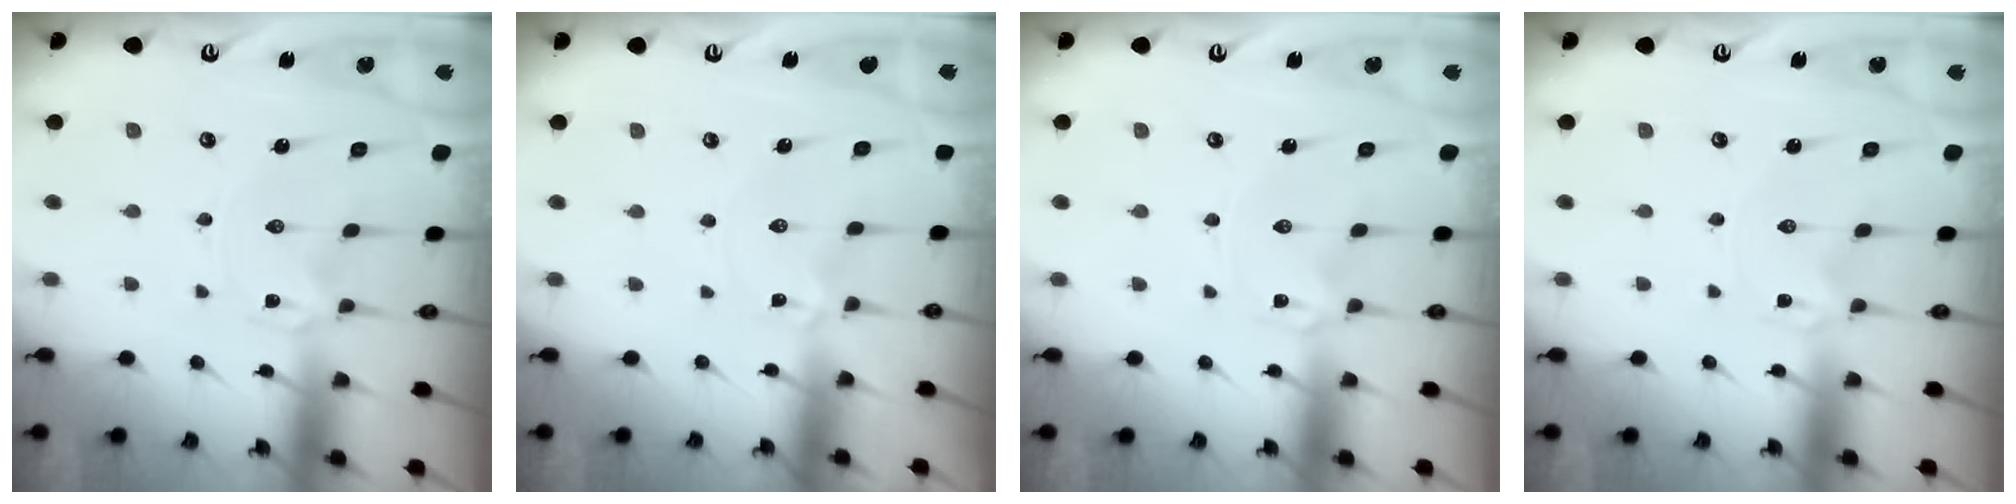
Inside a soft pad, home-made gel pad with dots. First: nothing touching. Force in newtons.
{"total": 1.5, "press": 1.5, "slide": 0.2}
{"total": 0.0}
{"total": 0.0}